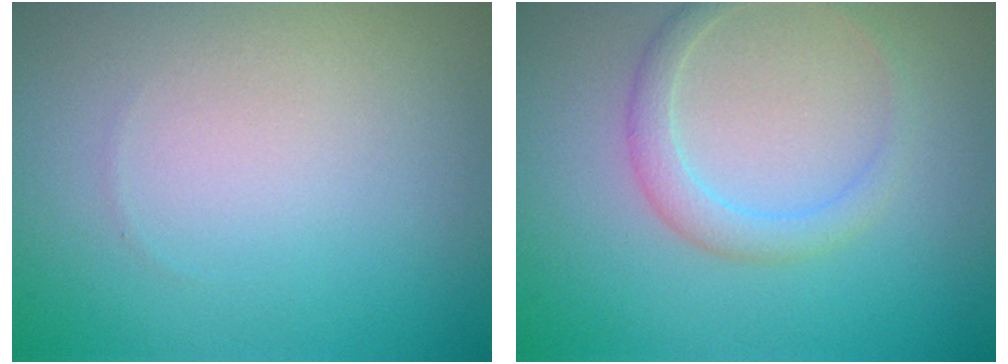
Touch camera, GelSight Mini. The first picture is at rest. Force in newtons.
{"total": 2.2, "press": 2.2, "slide": 0.1}